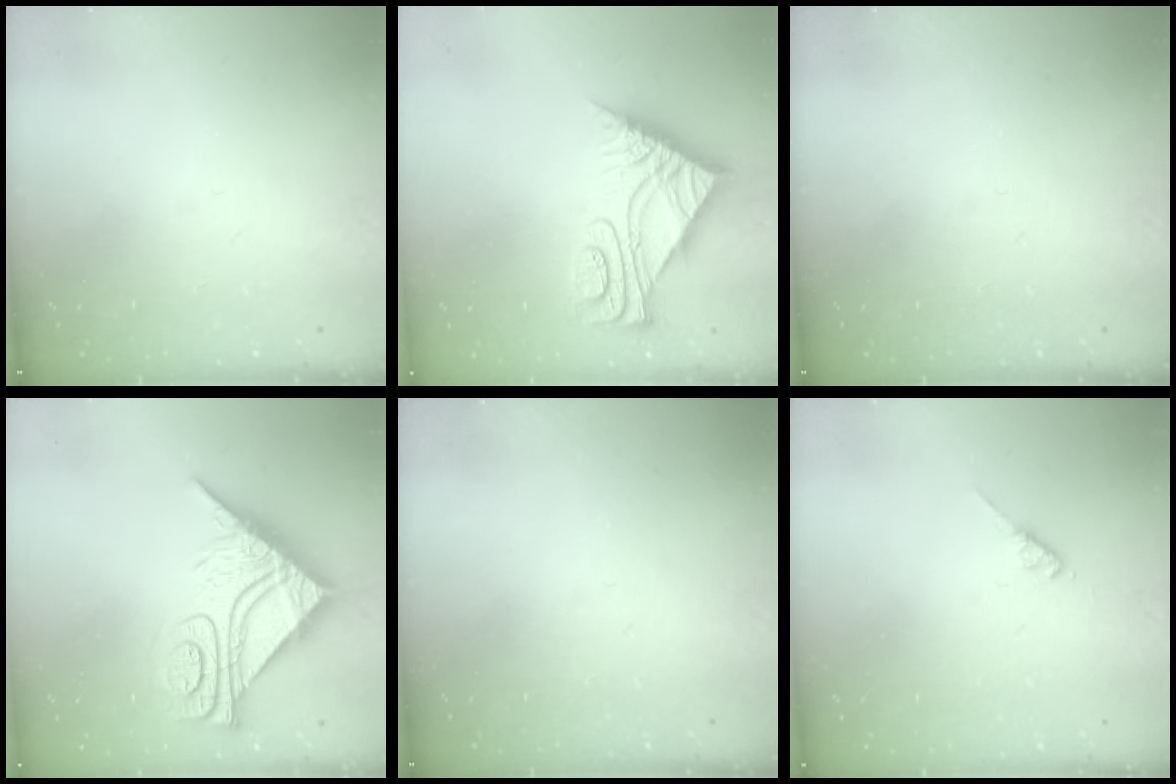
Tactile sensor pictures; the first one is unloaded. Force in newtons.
{"total": 8.3, "press": 8.3, "slide": 0.5}
{"total": 0.0}
{"total": 14.7, "press": 14.7, "slide": 1.2}
{"total": 0.0}
{"total": 2.8, "press": 2.8, "slide": 0.5}